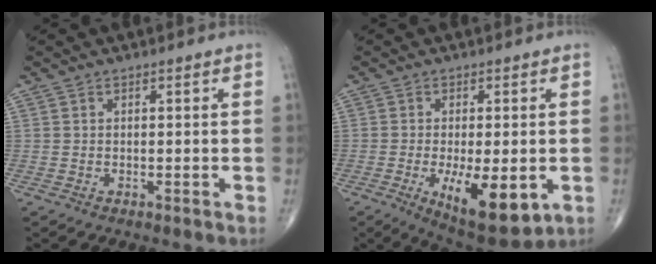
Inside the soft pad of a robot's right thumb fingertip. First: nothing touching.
{"total": 12.3, "force": [-3.4, 4.7, 10.8], "torque": [-0.160, -0.019, -0.040]}